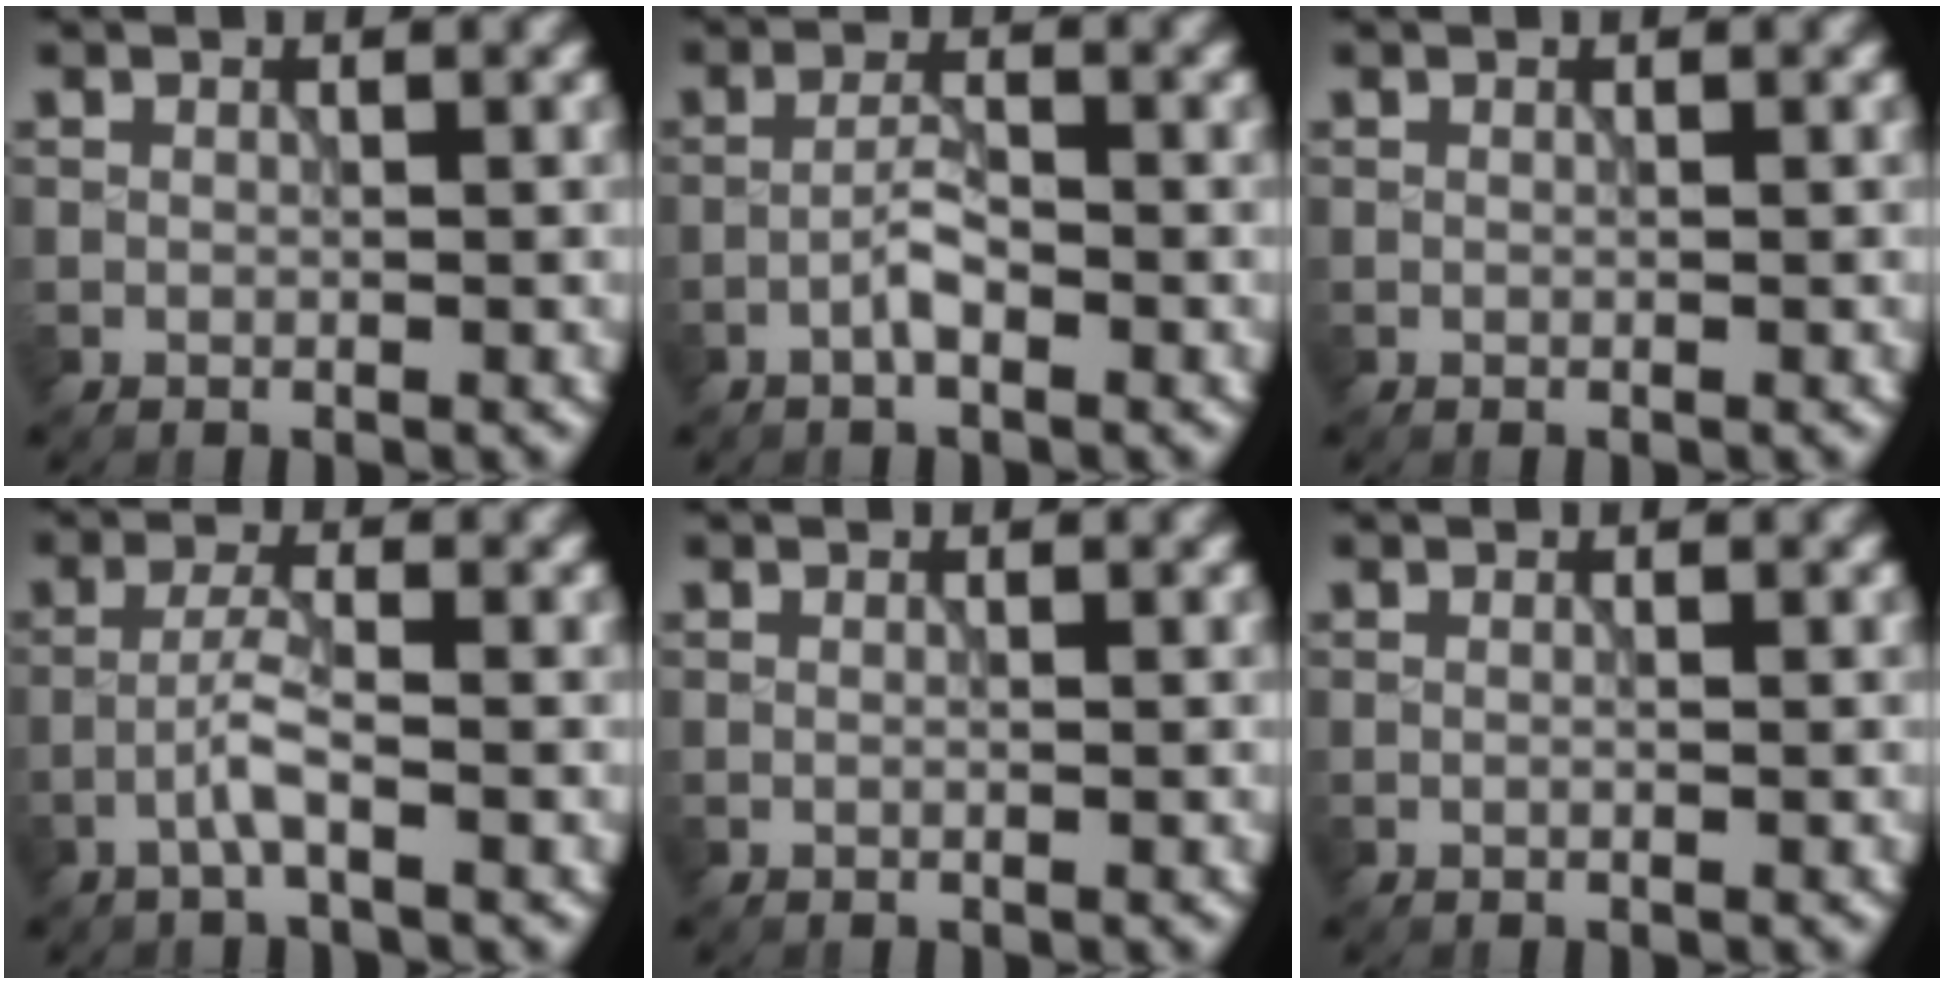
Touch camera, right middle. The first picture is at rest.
{"total": 2.0, "force": [-1.1, 0.5, 1.6], "torque": [-0.032, 0.007, -0.026]}
{"total": 0.0}
{"total": 2.4, "force": [-1.2, 0.2, 2.1], "torque": [-0.043, 0.010, -0.031]}
{"total": 0.0}
{"total": 0.0}